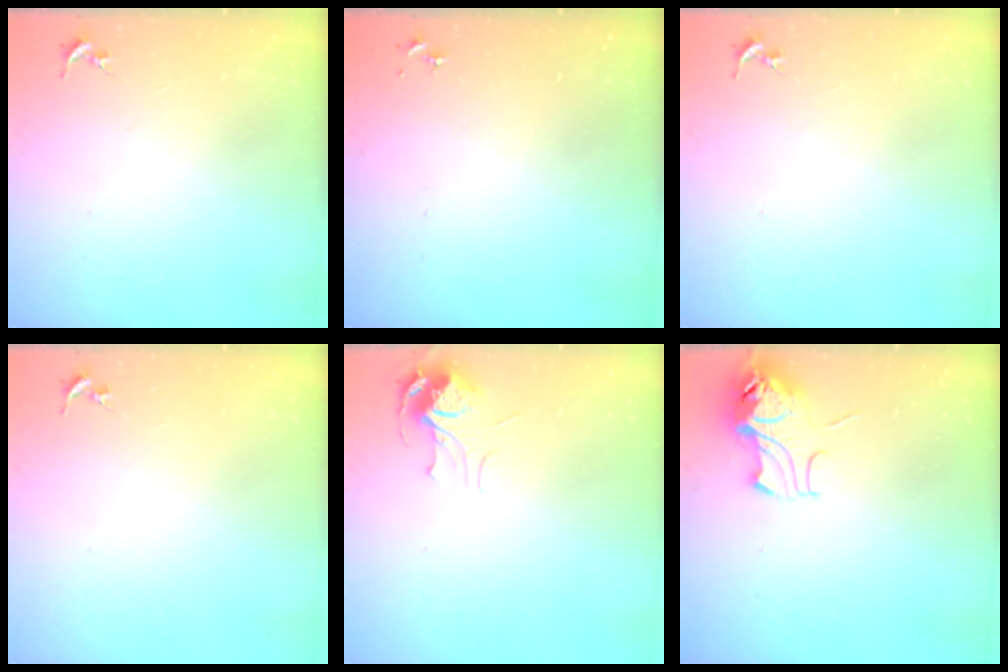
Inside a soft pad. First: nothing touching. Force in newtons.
{"total": 0.0}
{"total": 0.0}
{"total": 0.0}
{"total": 7.1, "press": 7.1, "slide": 0.2}
{"total": 10.2, "press": 10.2, "slide": 1.2}